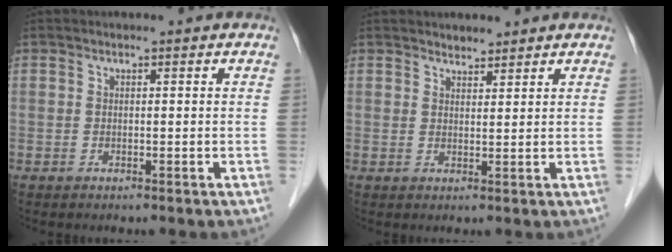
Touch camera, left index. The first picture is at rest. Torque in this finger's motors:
{"motor_torque": [-0.01, 0.00, 0.03, -0.01]}